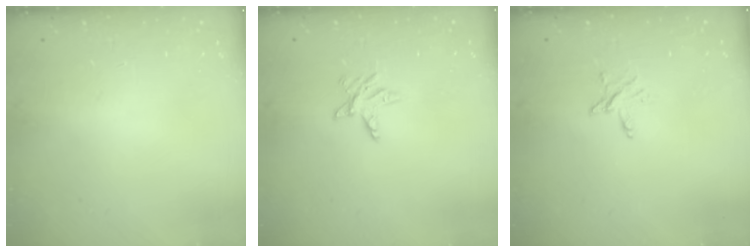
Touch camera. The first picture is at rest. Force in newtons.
{"total": 4.0, "press": 4.0, "slide": 0.5}
{"total": 3.9, "press": 3.9, "slide": 0.3}